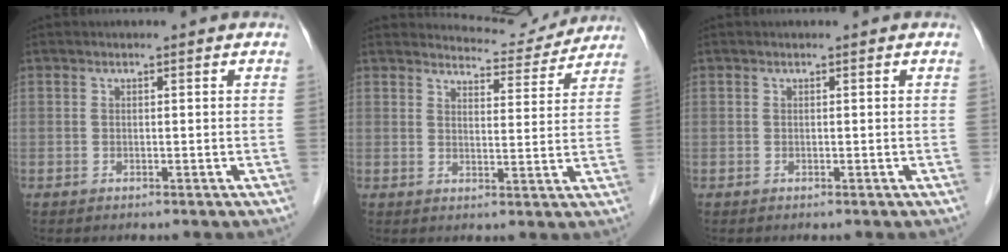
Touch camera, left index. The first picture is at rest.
{"total": 7.2, "force": [7.1, 1.0, -0.4], "torque": [0.007, -0.011, 0.083]}
{"total": 0.0}